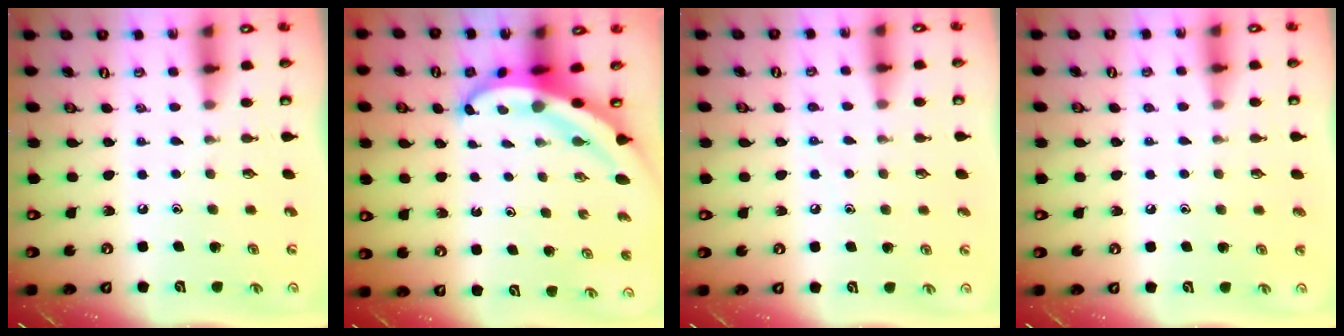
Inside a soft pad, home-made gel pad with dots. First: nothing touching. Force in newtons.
{"total": 6.1, "press": 6.0, "slide": 0.7}
{"total": 5.4, "press": 5.3, "slide": 0.6}
{"total": 1.7, "press": 1.7, "slide": 0.1}